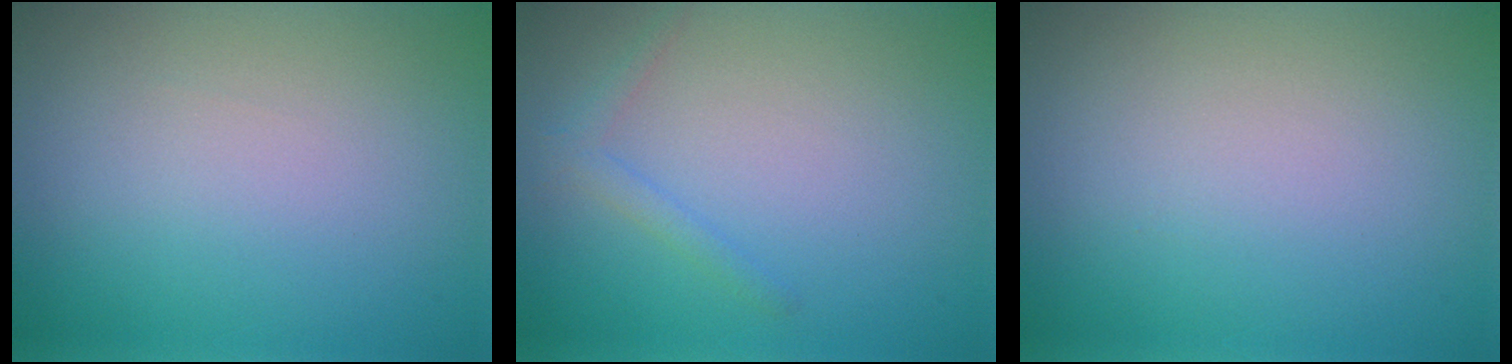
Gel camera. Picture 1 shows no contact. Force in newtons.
{"total": 1.3, "press": 1.3, "slide": 0.1}
{"total": 0.0}